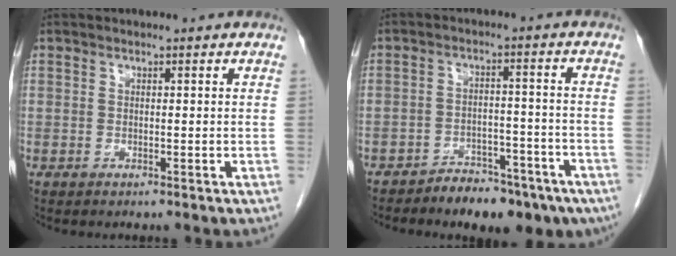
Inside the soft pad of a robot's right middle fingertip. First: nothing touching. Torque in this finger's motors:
{"motor_torque": [-0.14, -0.62, 0.01, 0.01]}